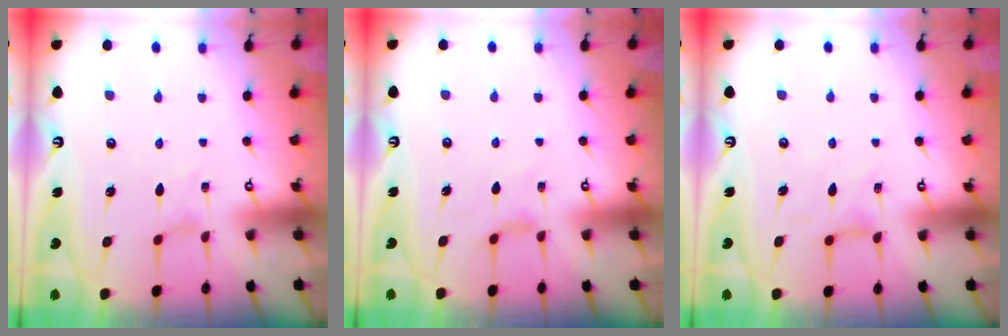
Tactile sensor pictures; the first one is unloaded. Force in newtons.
{"total": 3.9, "press": 3.9, "slide": 0.5}
{"total": 2.3, "press": 2.3, "slide": 0.5}